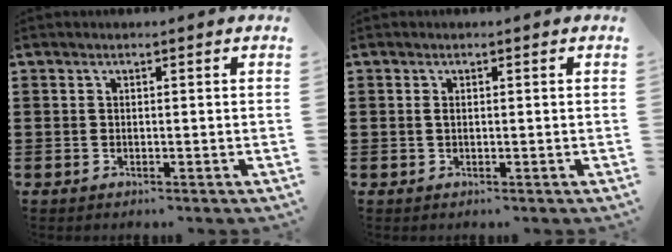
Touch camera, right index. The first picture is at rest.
{"total": 0.7, "force": [0.2, 0.3, 0.6], "torque": [-0.013, 0.000, 0.003]}